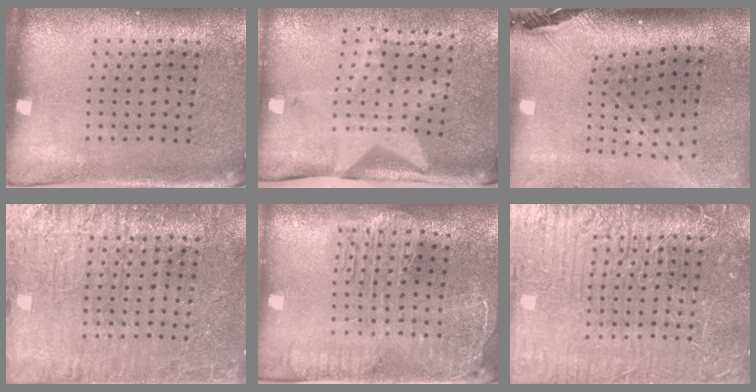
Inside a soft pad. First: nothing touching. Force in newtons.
{"total": 2.1, "press": 1.5, "slide": 1.4}
{"total": 2.9, "press": 2.1, "slide": 2.0}
{"total": 6.3, "press": 6.2, "slide": 1.0}
{"total": 2.5, "press": 2.2, "slide": 1.2}
{"total": 7.5, "press": 7.4, "slide": 0.9}